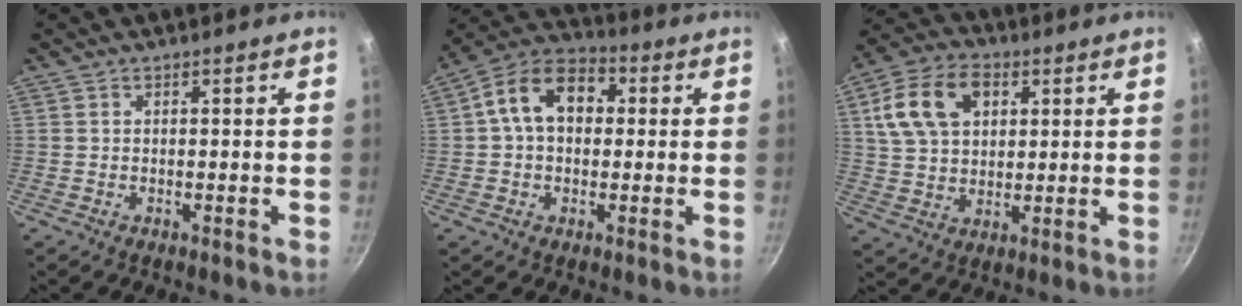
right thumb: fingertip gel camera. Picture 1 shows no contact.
{"total": 12.2, "force": [1.9, 8.6, 8.5], "torque": [-0.106, 0.030, 0.009]}
{"total": 14.2, "force": [4.7, 9.7, 9.1], "torque": [-0.154, 0.006, 0.079]}